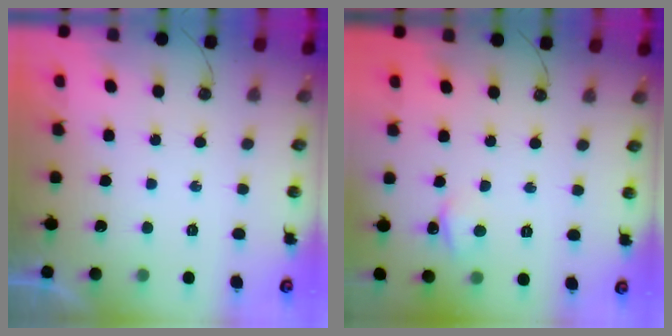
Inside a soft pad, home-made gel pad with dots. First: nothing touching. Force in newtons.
{"total": 2.9, "press": 2.8, "slide": 0.3}